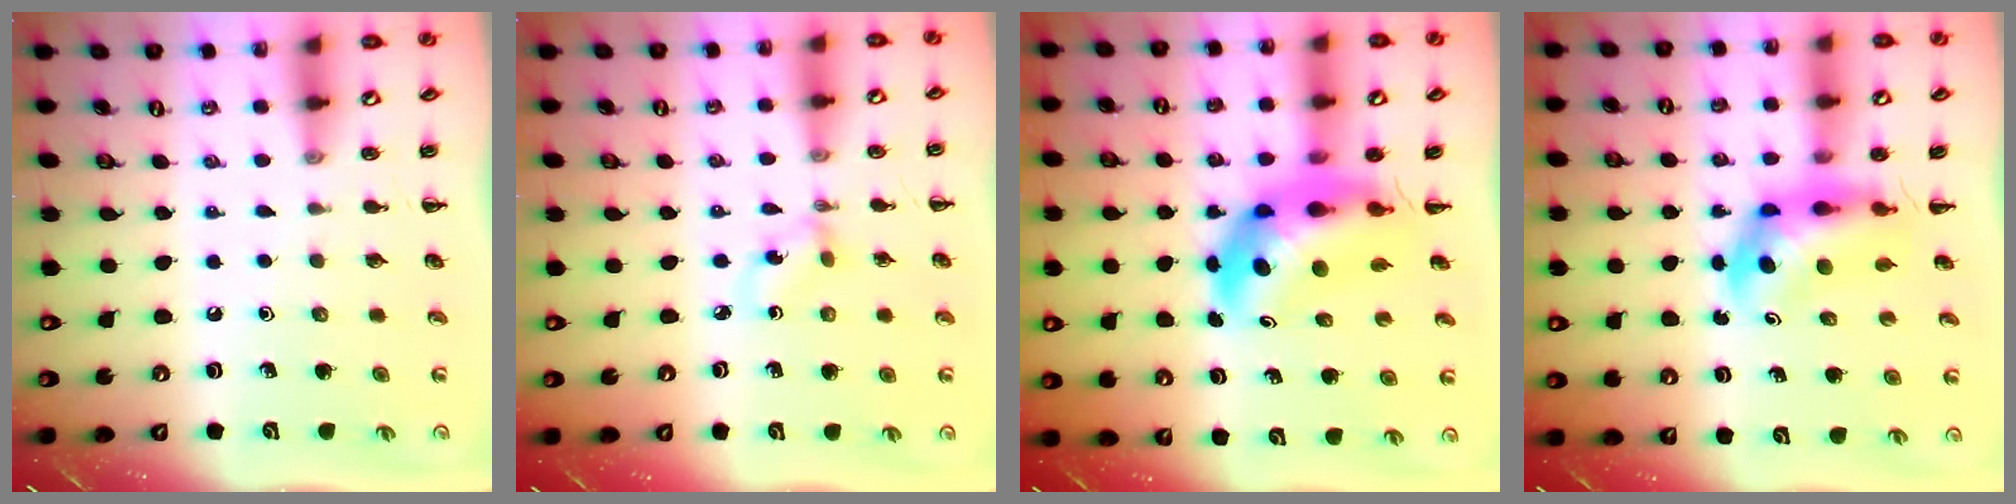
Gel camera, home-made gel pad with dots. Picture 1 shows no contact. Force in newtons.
{"total": 1.4, "press": 1.3, "slide": 0.6}
{"total": 8.7, "press": 8.3, "slide": 2.3}
{"total": 6.4, "press": 6.2, "slide": 1.3}